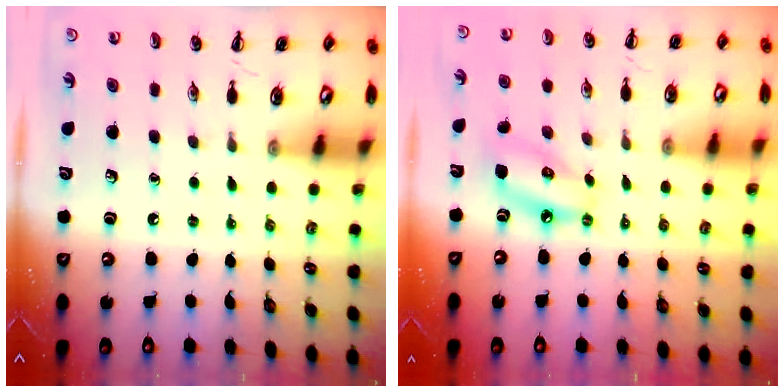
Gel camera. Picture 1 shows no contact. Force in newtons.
{"total": 9.8, "press": 9.4, "slide": 2.4}